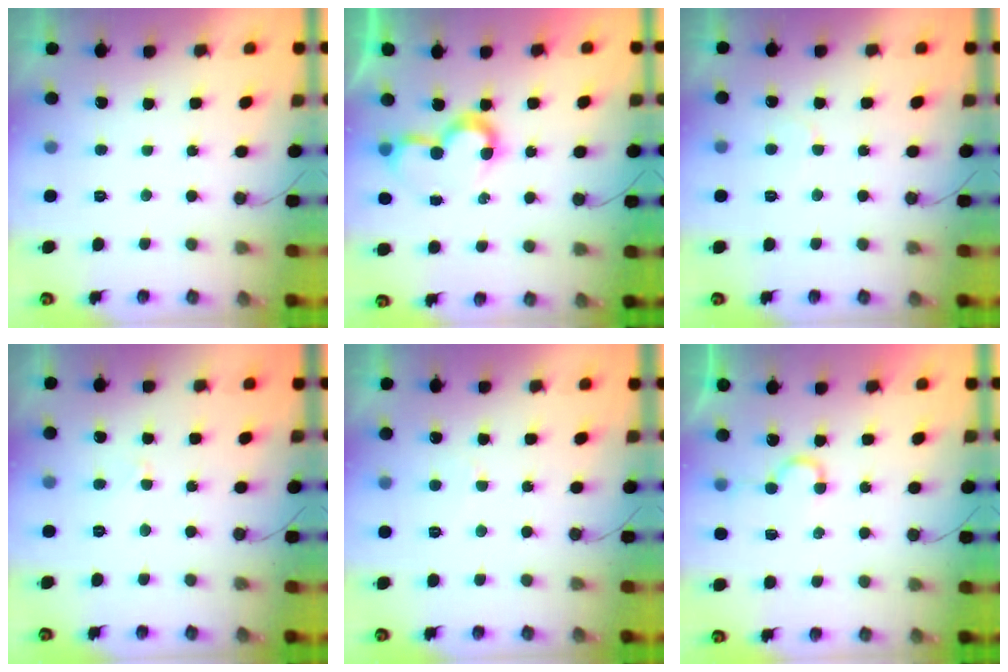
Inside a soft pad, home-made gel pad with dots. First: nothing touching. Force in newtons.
{"total": 7.5, "press": 7.4, "slide": 0.9}
{"total": 3.6, "press": 3.6, "slide": 0.3}
{"total": 2.0, "press": 2.0, "slide": 0.2}
{"total": 2.6, "press": 2.6, "slide": 0.1}
{"total": 5.5, "press": 5.5, "slide": 0.6}